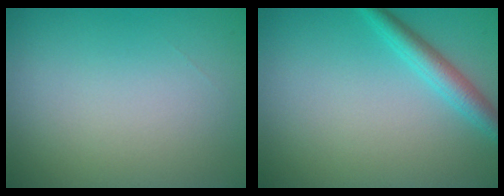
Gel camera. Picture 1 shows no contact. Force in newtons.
{"total": 2.6, "press": 2.6, "slide": 0.1}